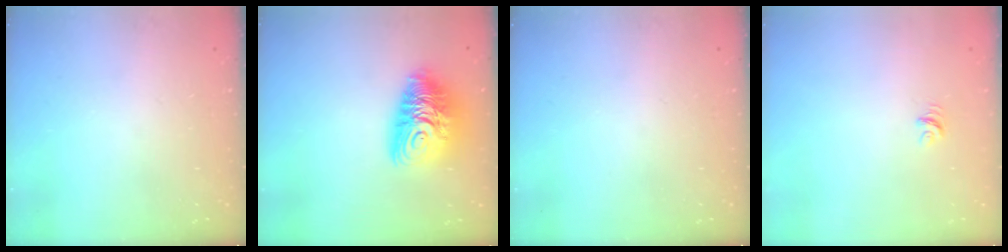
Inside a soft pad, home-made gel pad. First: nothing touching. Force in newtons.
{"total": 12.6, "press": 12.6, "slide": 1.2}
{"total": 0.0}
{"total": 3.5, "press": 3.5, "slide": 0.1}